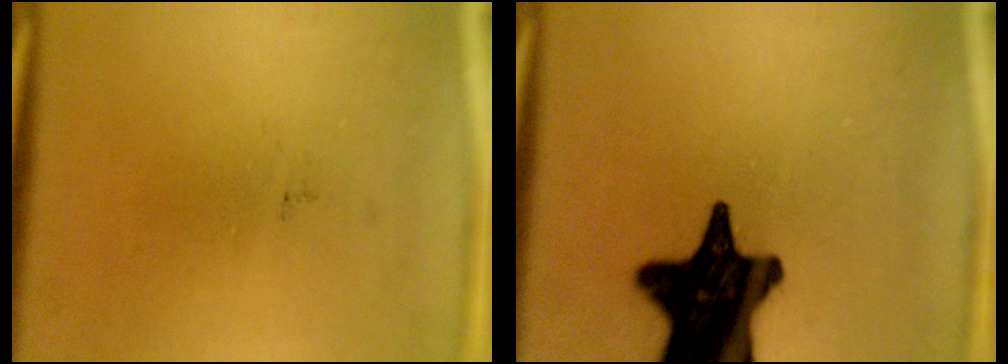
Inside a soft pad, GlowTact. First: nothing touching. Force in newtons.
{"total": 18.9}